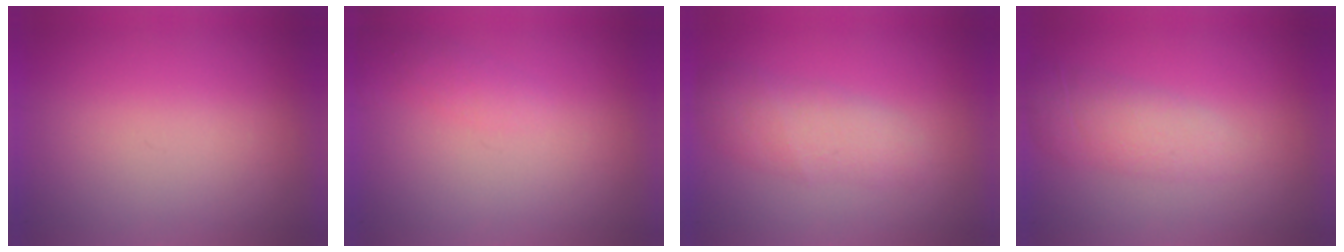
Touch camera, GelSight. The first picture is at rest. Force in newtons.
{"total": 1.2}
{"total": 2.3}
{"total": 2.0}